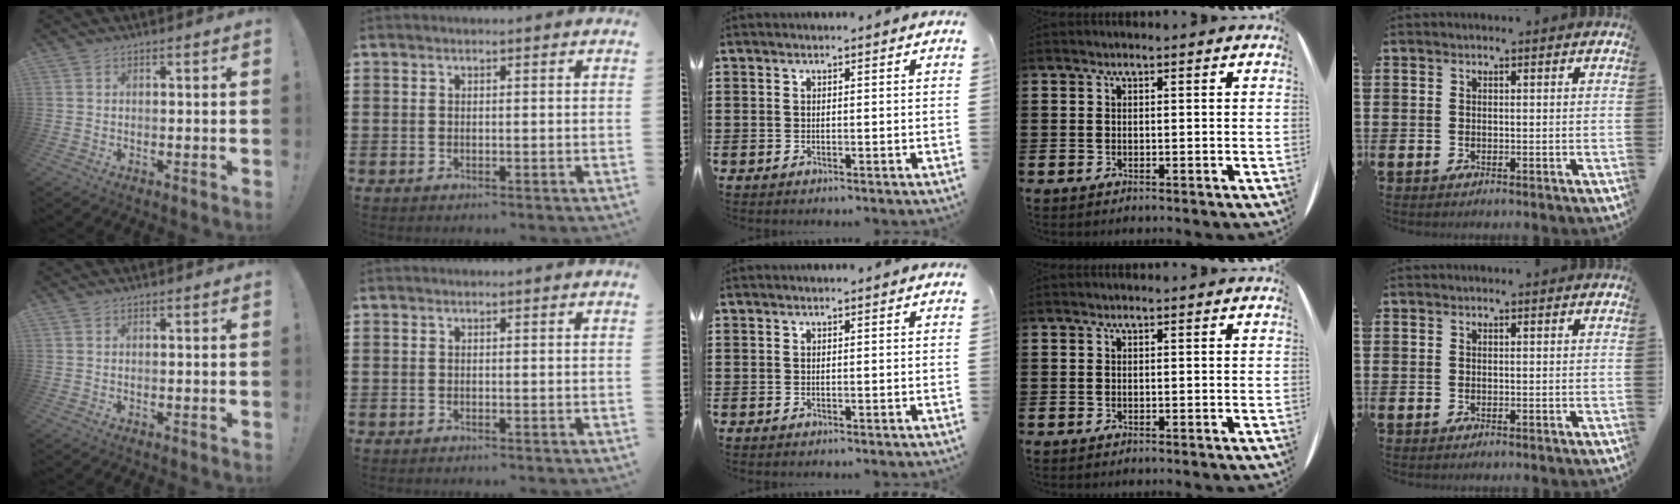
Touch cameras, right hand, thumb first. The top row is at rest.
{}